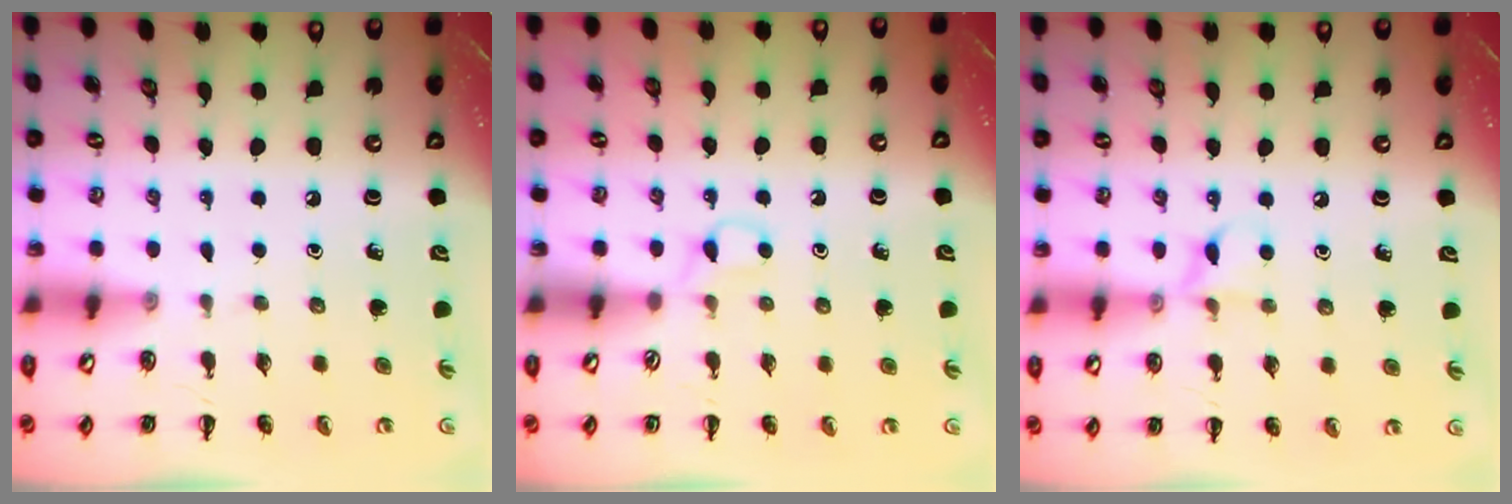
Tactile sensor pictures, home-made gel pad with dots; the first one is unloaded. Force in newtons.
{"total": 2.6, "press": 2.5, "slide": 0.9}
{"total": 6.2, "press": 6.0, "slide": 1.4}